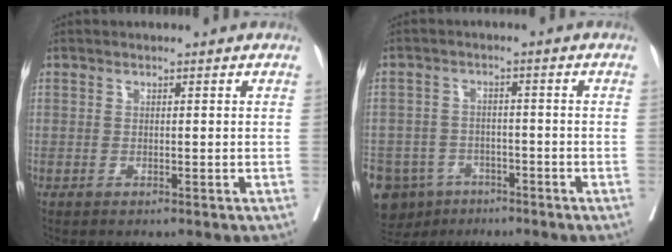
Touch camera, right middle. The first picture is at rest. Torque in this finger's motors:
{"motor_torque": [1.25, -0.88, 1.05, 0.21]}